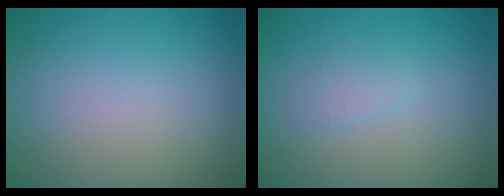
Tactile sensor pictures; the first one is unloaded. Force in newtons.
{"total": 1.1, "press": 1.1, "slide": 0.0}